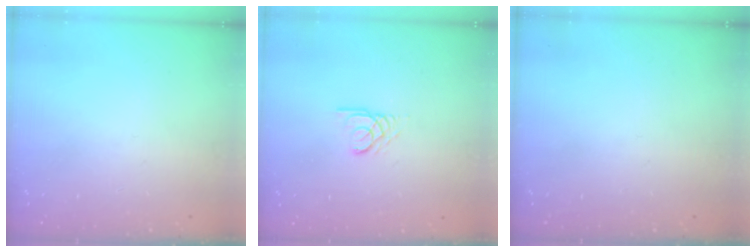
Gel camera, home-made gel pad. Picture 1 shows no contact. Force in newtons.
{"total": 2.3, "press": 2.3, "slide": 0.1}
{"total": 0.0}